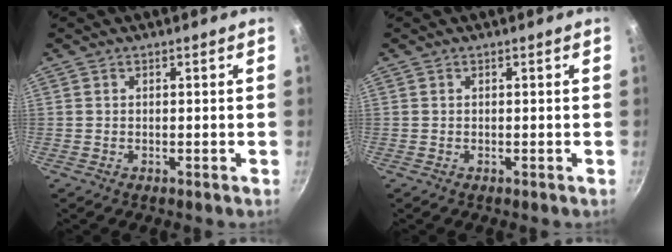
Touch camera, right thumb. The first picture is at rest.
{"total": 0.0}